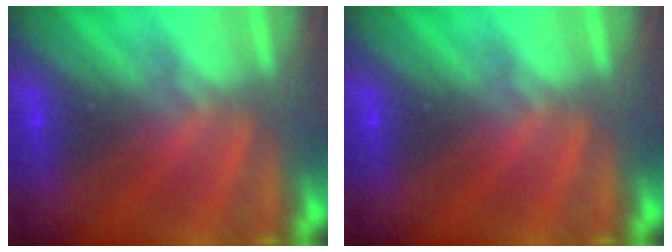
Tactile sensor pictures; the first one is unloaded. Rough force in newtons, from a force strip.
{"total": 0.0}